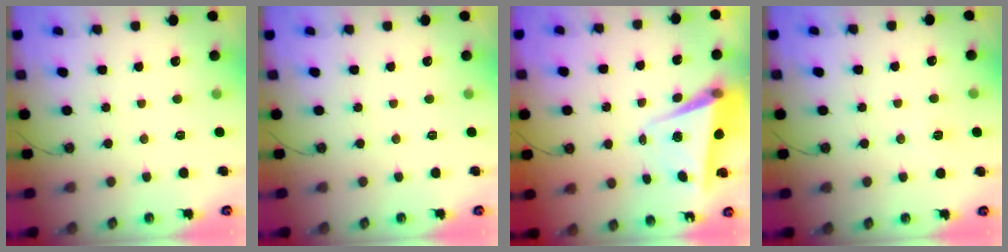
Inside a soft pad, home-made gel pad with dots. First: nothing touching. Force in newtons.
{"total": 0.0}
{"total": 6.1, "press": 6.0, "slide": 1.1}
{"total": 6.5, "press": 5.5, "slide": 3.5}